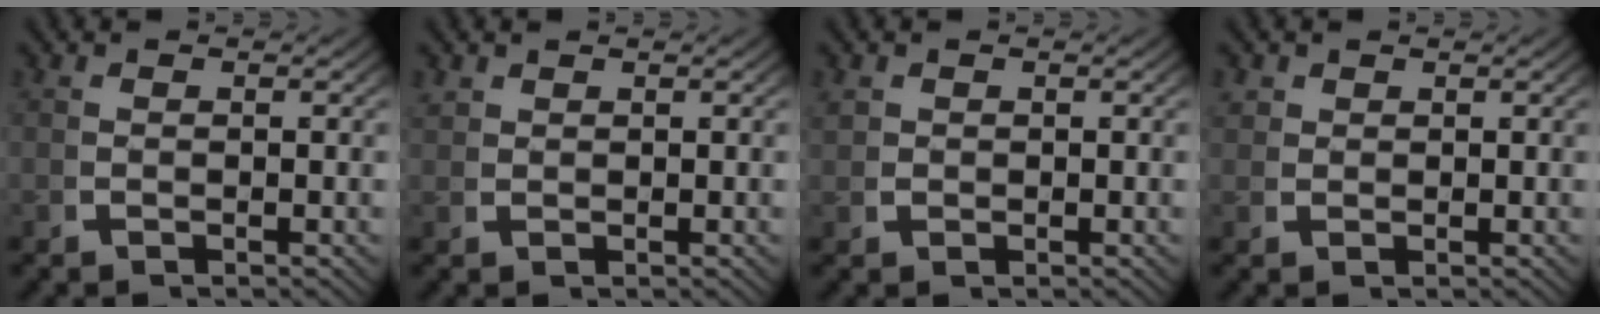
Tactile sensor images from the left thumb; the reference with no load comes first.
{"total": 1.1, "force": [1.0, 0.5, 0.2], "torque": [-0.004, 0.002, 0.024]}
{"total": 1.7, "force": [0.5, 1.5, 0.6], "torque": [-0.019, -0.004, 0.011]}
{"total": 1.6, "force": [0.9, 1.3, 0.5], "torque": [-0.013, -0.004, 0.021]}